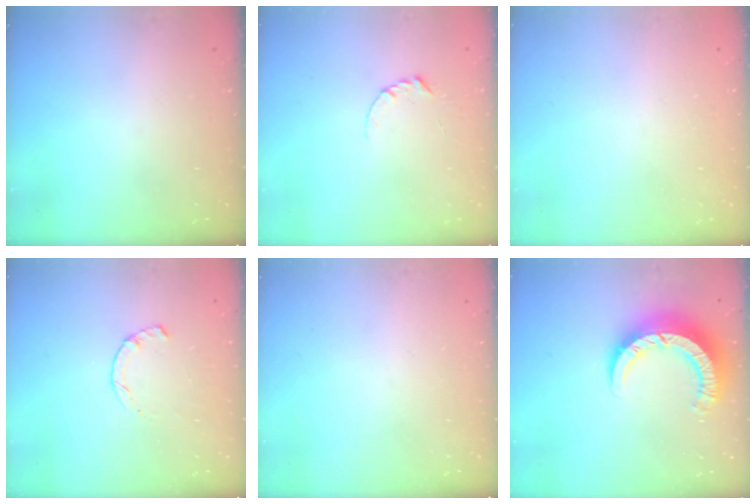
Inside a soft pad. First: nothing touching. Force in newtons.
{"total": 3.2, "press": 3.2, "slide": 0.3}
{"total": 2.4, "press": 2.4, "slide": 0.2}
{"total": 1.9, "press": 1.9, "slide": 0.3}
{"total": 0.0}
{"total": 9.3, "press": 9.2, "slide": 1.1}